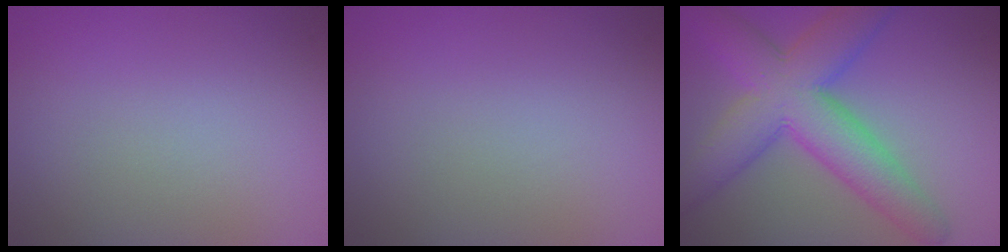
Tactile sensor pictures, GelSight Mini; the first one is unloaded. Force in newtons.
{"total": 0.0}
{"total": 9.4, "press": 9.4, "slide": 0.1}